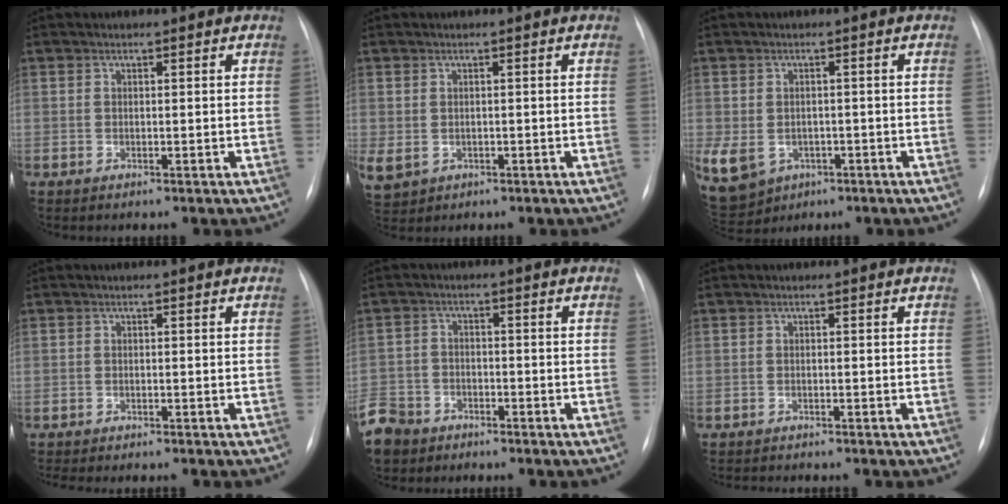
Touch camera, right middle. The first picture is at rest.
{"total": 5.3, "force": [-1.5, 4.3, 2.6], "torque": [-0.073, -0.004, -0.009]}
{"total": 21.1, "force": [-8.2, 17.0, 9.4], "torque": [-0.318, -0.019, -0.107]}
{"total": 7.2, "force": [-6.3, 1.2, 3.3], "torque": [-0.038, -0.007, -0.083]}
{"total": 10.6, "force": [-7.3, 7.2, 2.7], "torque": [-0.100, -0.007, -0.131]}
{"total": 3.3, "force": [-3.1, 0.1, 1.1], "torque": [-0.015, -0.010, -0.039]}